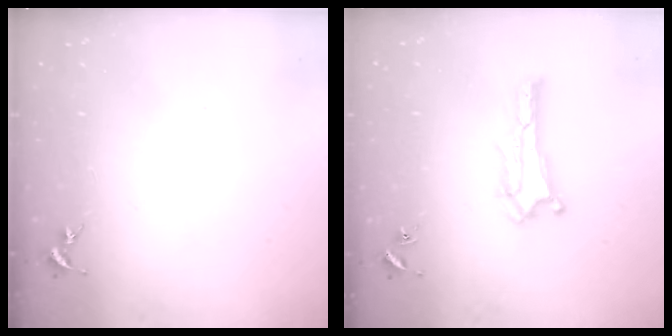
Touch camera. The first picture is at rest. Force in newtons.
{"total": 0.9, "press": 0.9, "slide": 0.2}